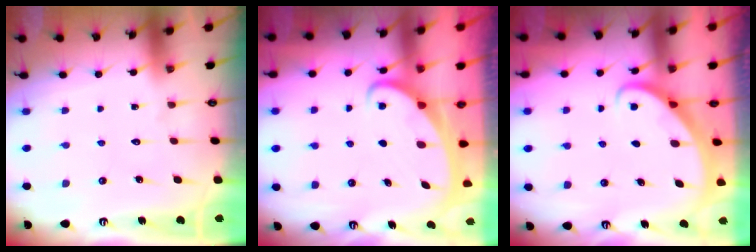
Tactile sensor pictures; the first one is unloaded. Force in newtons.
{"total": 2.2, "press": 2.2, "slide": 0.3}
{"total": 2.8, "press": 2.8, "slide": 0.2}